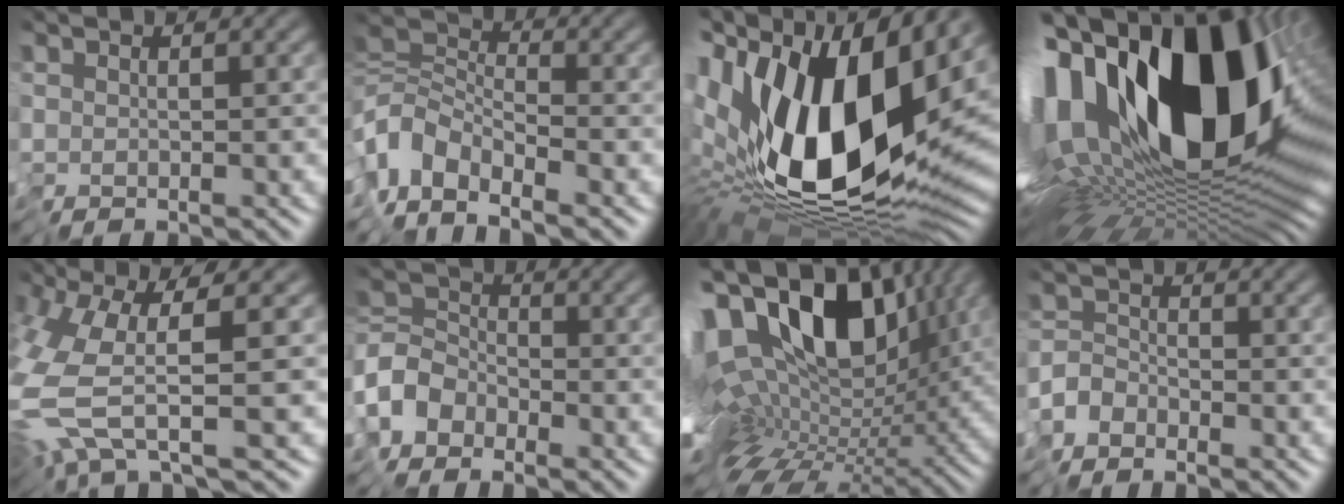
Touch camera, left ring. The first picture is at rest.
{"total": 3.8, "force": [-3.1, 1.3, 1.8], "torque": [-0.033, 0.005, -0.079]}
{"total": 17.3, "force": [2.1, 8.5, 15.0], "torque": [-0.281, 0.000, 0.031]}
{"total": 20.9, "force": [5.1, 10.6, 17.3], "torque": [-0.325, 0.004, 0.082]}
{"total": 7.2, "force": [-1.4, 1.3, 6.9], "torque": [-0.185, -0.011, -0.030]}
{"total": 4.0, "force": [-2.9, 2.6, 1.2], "torque": [-0.025, 0.010, -0.075]}
{"total": 18.8, "force": [3.4, 10.4, 15.3], "torque": [-0.238, 0.008, 0.071]}
{"total": 3.1, "force": [-2.8, 1.2, 0.1], "torque": [0.010, 0.001, -0.055]}